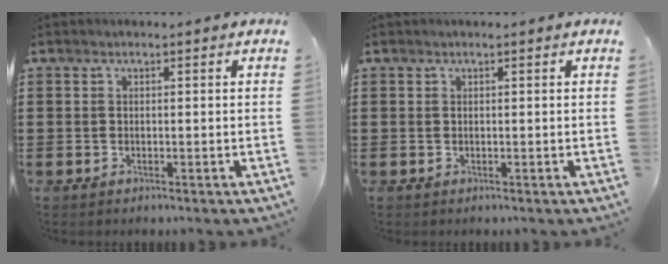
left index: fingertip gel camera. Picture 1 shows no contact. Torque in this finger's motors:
{"motor_torque": [-0.19, 0.00, -0.10, -0.01]}